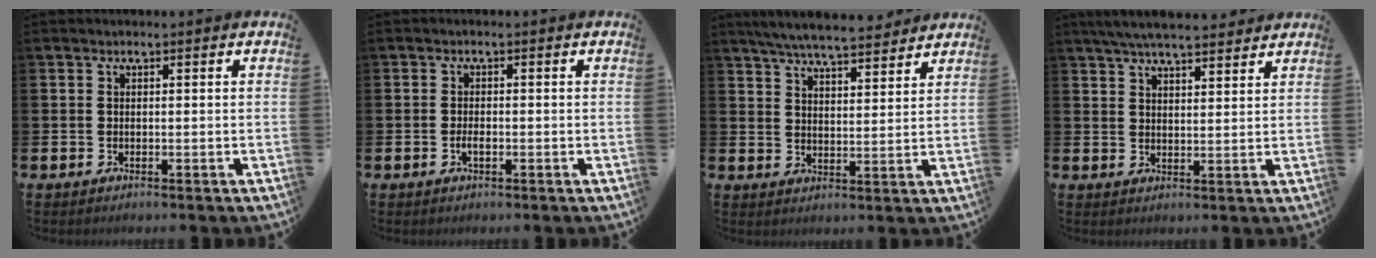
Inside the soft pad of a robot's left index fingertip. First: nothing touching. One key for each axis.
{"total": 1.4, "fx": -0.4, "fy": 0.6, "fz": 1.1, "tx": -0.027, "ty": 0.002, "tz": -0.007}
{"total": 6.4, "fx": 6.1, "fy": 0.6, "fz": 1.6, "tx": -0.048, "ty": -0.031, "tz": 0.109}
{"total": 5.6, "fx": 5.3, "fy": 0.7, "fz": 1.7, "tx": -0.045, "ty": -0.016, "tz": 0.096}